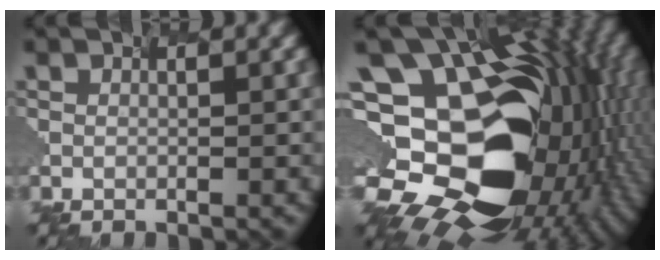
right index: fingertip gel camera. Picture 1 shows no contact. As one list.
[{"total": 18.9, "force": [-2.4, 12.4, 14.1], "torque": [-0.238, 0.006, -0.036]}]